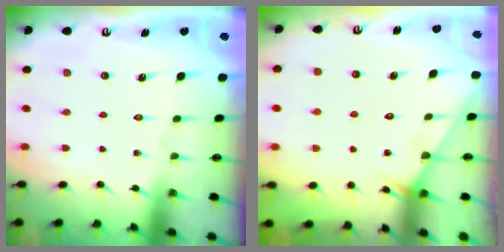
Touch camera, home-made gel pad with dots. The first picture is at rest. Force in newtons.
{"total": 6.4, "press": 6.4, "slide": 0.4}